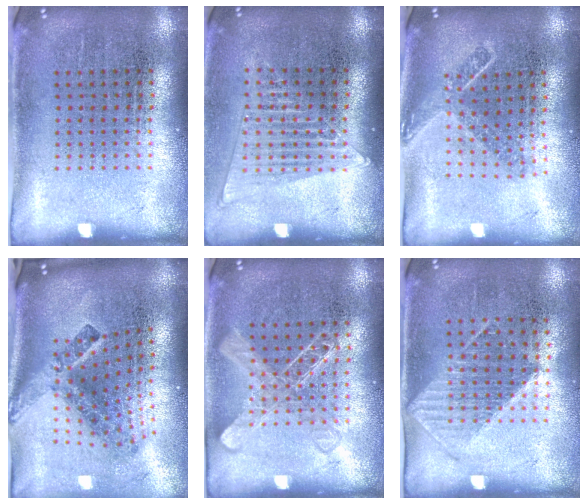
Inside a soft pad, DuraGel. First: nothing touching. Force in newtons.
{"total": 1.5, "press": 1.3, "slide": 0.6}
{"total": 1.8, "press": 1.3, "slide": 1.2}
{"total": 3.1, "press": 1.7, "slide": 2.5}
{"total": 2.1, "press": 2.1, "slide": 0.5}
{"total": 0.9, "press": 0.8, "slide": 0.4}